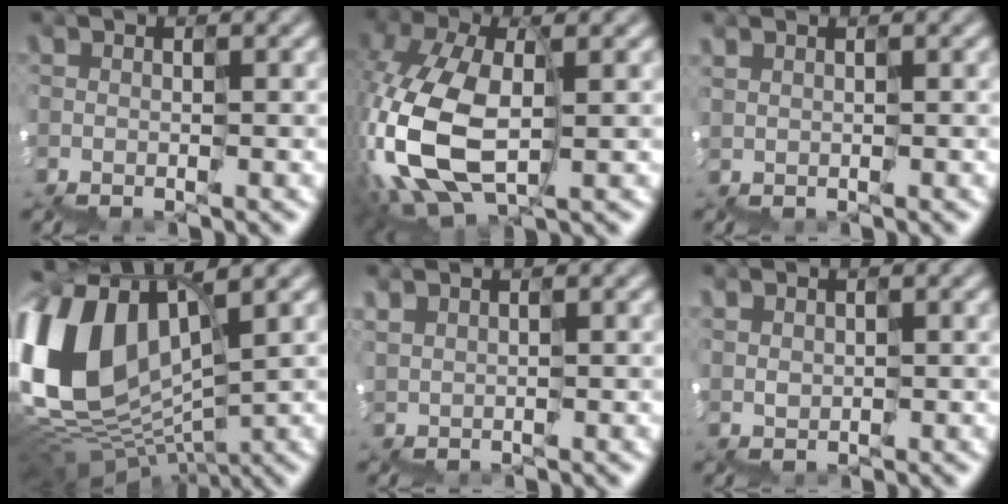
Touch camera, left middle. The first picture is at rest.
{"total": 7.1, "force": [-1.7, 4.3, 5.4], "torque": [-0.154, 0.004, -0.036]}
{"total": 0.7, "force": [0.6, -0.2, -0.3], "torque": [0.007, 0.010, 0.015]}
{"total": 10.8, "force": [2.7, 7.1, 7.7], "torque": [-0.192, 0.035, 0.038]}
{"total": 1.3, "force": [1.0, -0.1, -0.8], "torque": [0.007, 0.009, 0.025]}
{"total": 1.0, "force": [0.6, 0.7, -0.4], "torque": [0.013, 0.016, 0.019]}